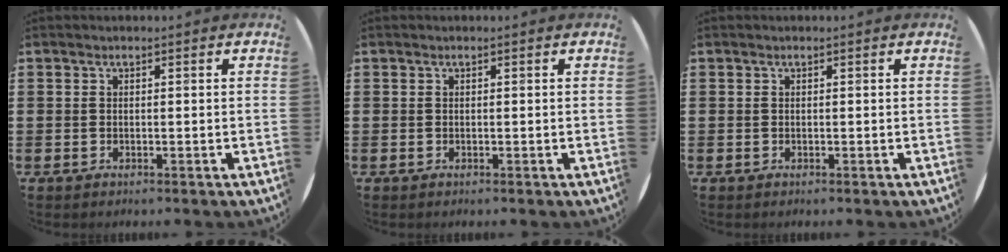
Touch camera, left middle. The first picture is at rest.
{"total": 0.0}
{"total": 0.0}